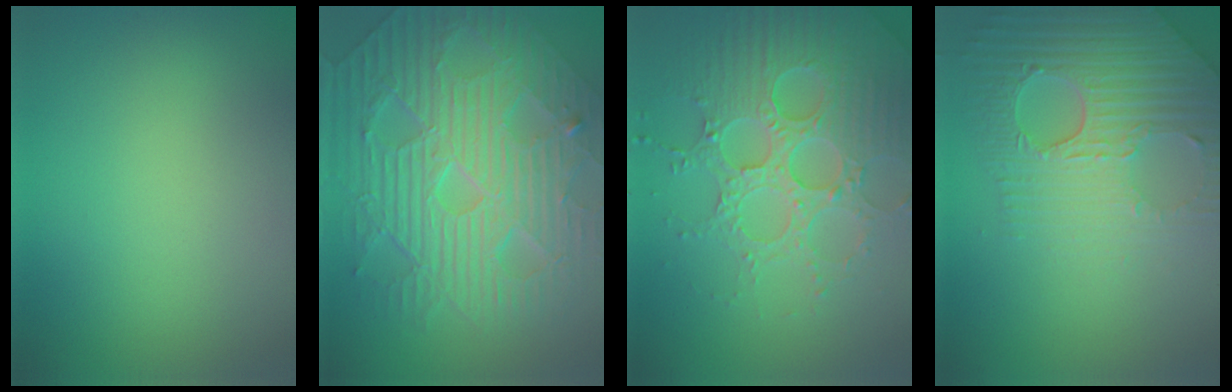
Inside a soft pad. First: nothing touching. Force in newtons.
{"total": 11.5, "press": 7.6, "slide": 8.7}
{"total": 5.5, "press": 5.4, "slide": 1.3}
{"total": 8.1, "press": 5.7, "slide": 5.7}